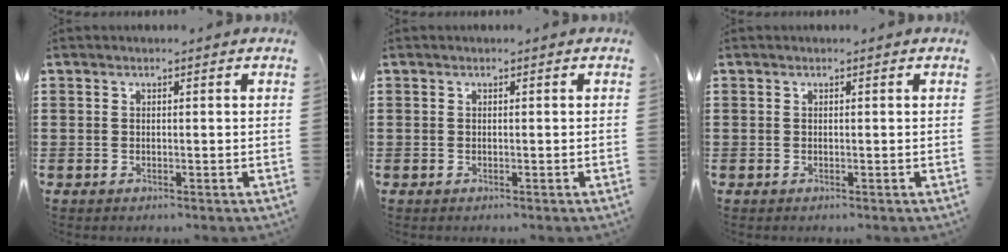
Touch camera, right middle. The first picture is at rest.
{"total": 0.0}
{"total": 0.0}